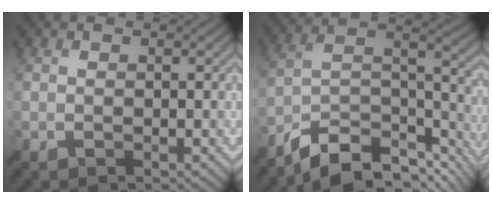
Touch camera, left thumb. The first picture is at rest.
{"total": 12.4, "force": [-9.4, 4.6, 6.7], "torque": [-0.129, -0.005, -0.165]}